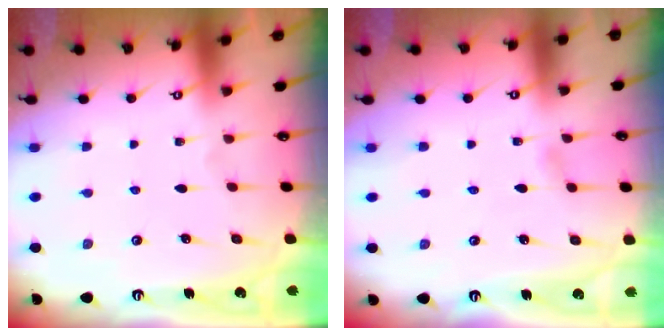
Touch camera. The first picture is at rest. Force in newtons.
{"total": 2.0, "press": 2.0, "slide": 0.3}